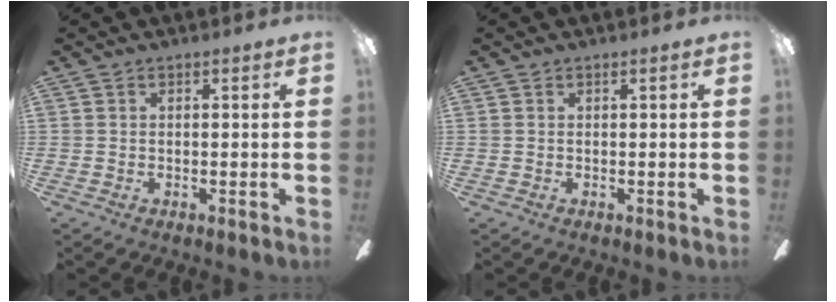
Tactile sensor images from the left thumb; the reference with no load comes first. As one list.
[{"total": 0.0}]